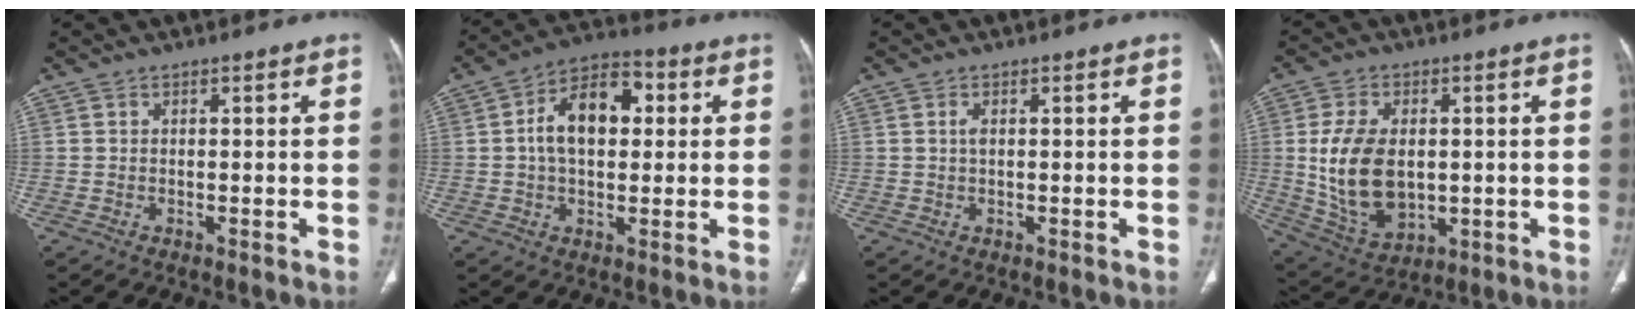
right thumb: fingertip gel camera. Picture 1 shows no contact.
{"total": 12.4, "force": [1.8, 7.7, 9.6], "torque": [-0.143, 0.023, 0.021]}
{"total": 1.0, "force": [0.3, 0.4, 0.9], "torque": [-0.021, 0.004, 0.005]}
{"total": 14.7, "force": [0.4, 9.4, 11.3], "torque": [-0.202, -0.010, 0.027]}